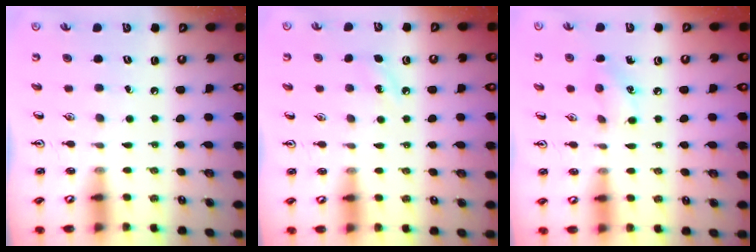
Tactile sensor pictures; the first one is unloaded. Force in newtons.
{"total": 5.0, "press": 4.6, "slide": 1.8}
{"total": 5.7, "press": 5.4, "slide": 1.9}